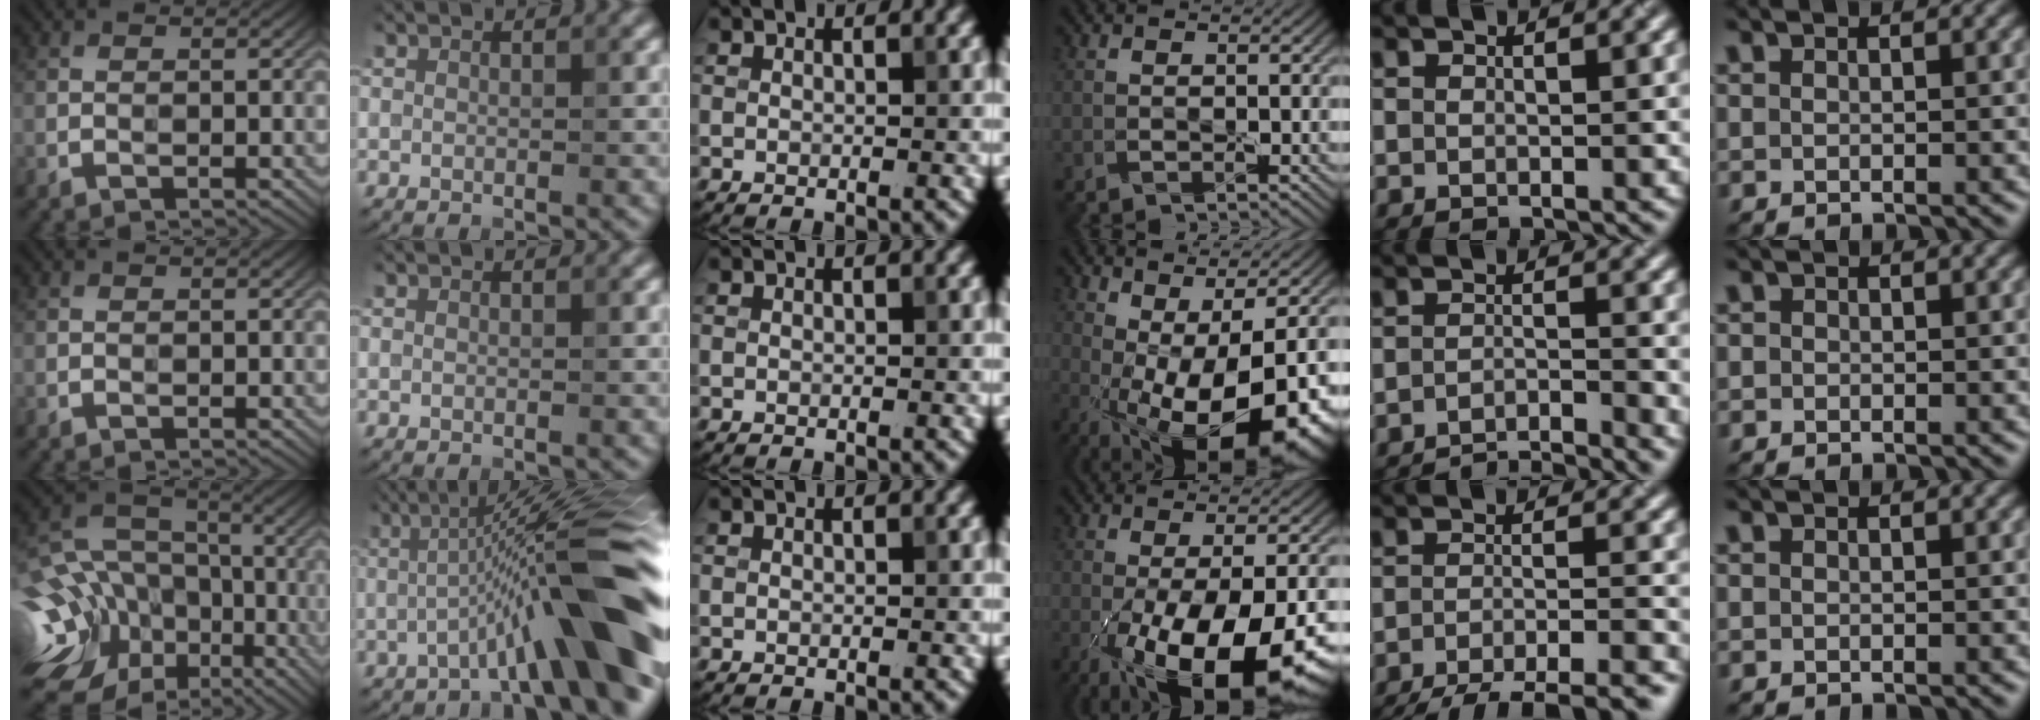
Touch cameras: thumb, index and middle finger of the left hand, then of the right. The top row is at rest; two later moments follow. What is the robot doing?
{"motion": "peel", "object": "sticker"}